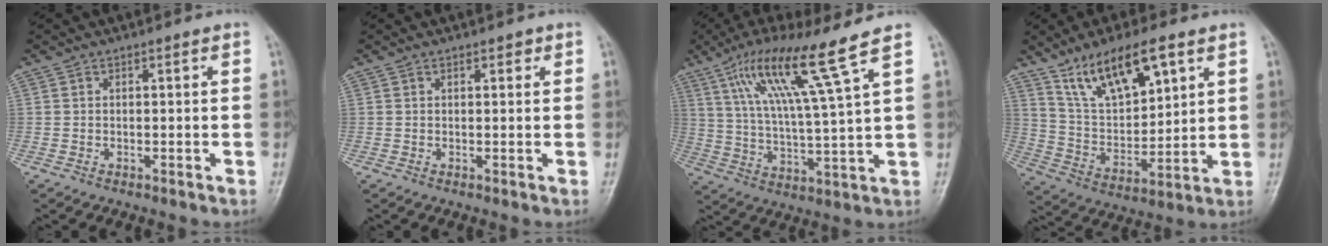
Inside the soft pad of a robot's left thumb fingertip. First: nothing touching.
{"total": 1.2, "force": [0.8, 0.6, 0.7], "torque": [-0.004, -0.001, 0.007]}
{"total": 14.6, "force": [8.6, -0.6, 11.8], "torque": [-0.213, -0.033, 0.156]}
{"total": 14.3, "force": [8.6, 5.5, 10.0], "torque": [-0.154, -0.035, 0.169]}